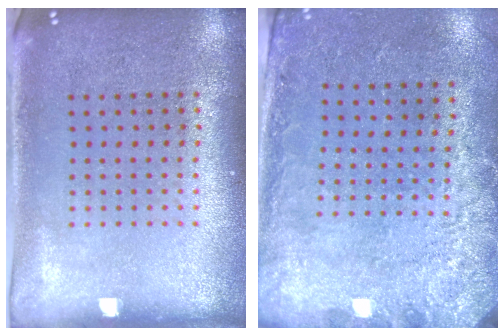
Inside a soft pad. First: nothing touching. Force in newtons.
{"total": 2.8, "press": 1.9, "slide": 2.0}